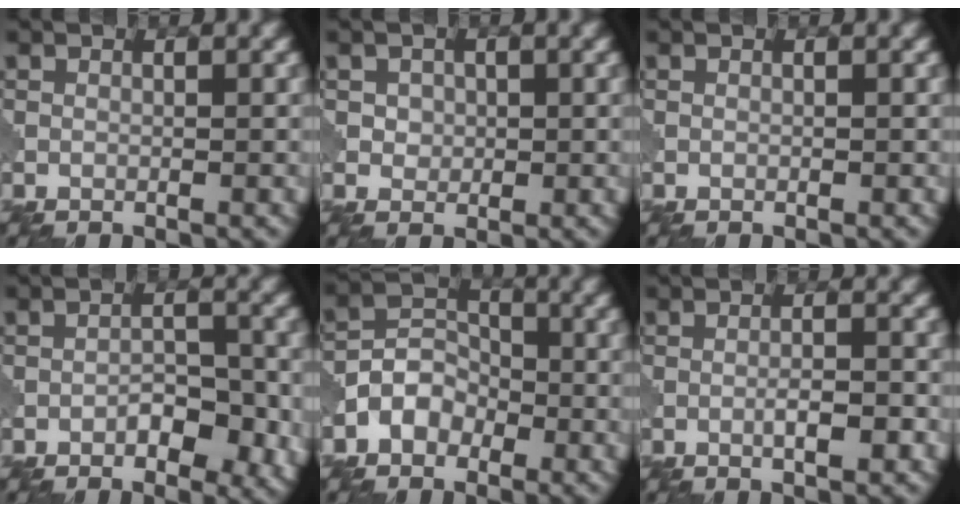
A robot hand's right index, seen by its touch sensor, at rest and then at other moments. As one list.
[{"total": 1.9, "force": [0.5, 1.6, 0.7], "torque": [-0.015, -0.002, 0.018]}, {"total": 0.0}, {"total": 3.7, "force": [-1.5, 1.9, 2.8], "torque": [-0.037, 0.002, -0.021]}, {"total": 3.5, "force": [-1.7, 2.6, 1.5], "torque": [-0.025, 0.012, -0.040]}, {"total": 2.3, "force": [-0.8, 0.4, 2.1], "torque": [-0.034, 0.005, -0.013]}]